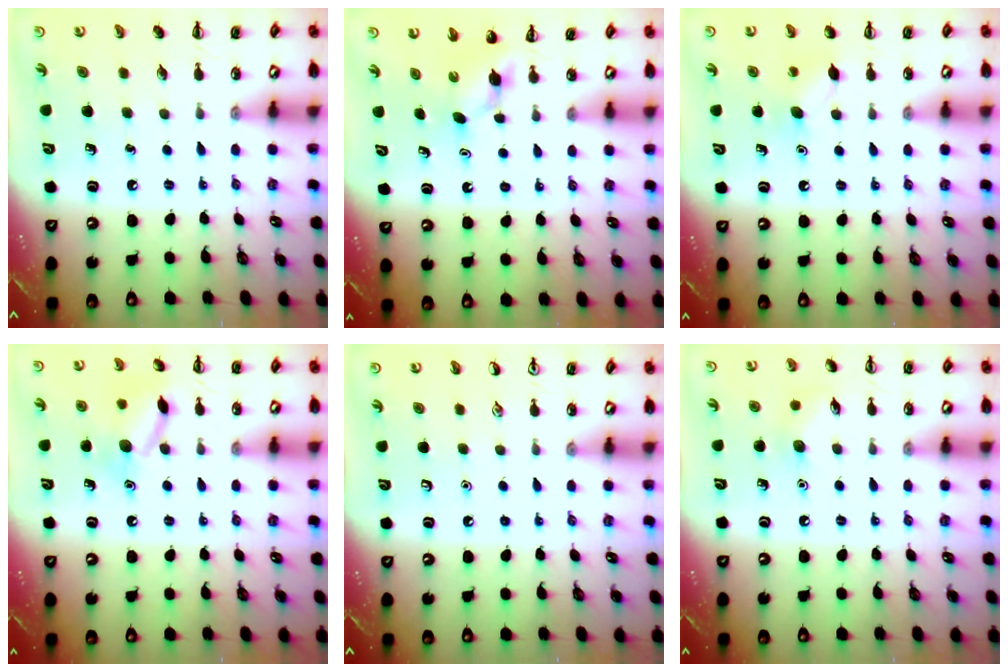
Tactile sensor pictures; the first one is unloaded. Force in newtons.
{"total": 2.9, "press": 2.8, "slide": 0.8}
{"total": 7.4, "press": 7.3, "slide": 1.6}
{"total": 12.0, "press": 12.0, "slide": 0.7}
{"total": 0.0}
{"total": 6.0, "press": 5.8, "slide": 1.5}